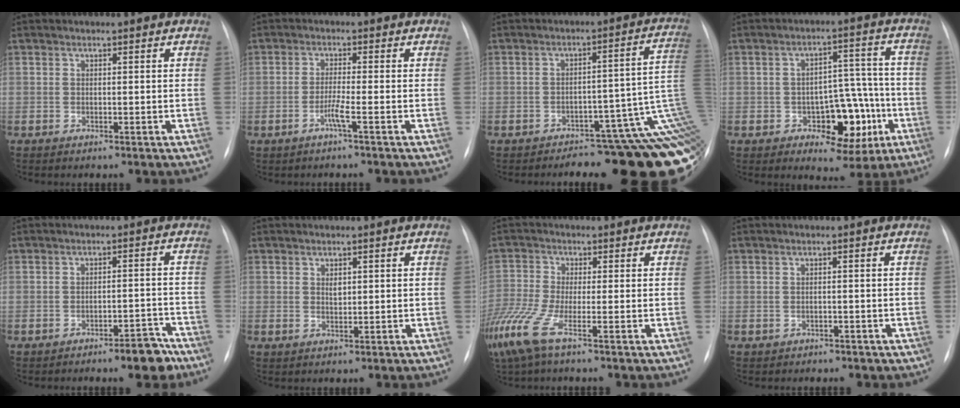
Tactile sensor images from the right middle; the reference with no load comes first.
{"total": 2.4, "force": [-1.2, -0.8, 1.9], "torque": [-0.040, -0.004, -0.029]}
{"total": 15.9, "force": [-8.8, 3.3, 12.8], "torque": [-0.030, 0.057, -0.099]}
{"total": 10.6, "force": [-3.5, 5.7, 8.2], "torque": [-0.103, 0.032, -0.039]}
{"total": 4.4, "force": [-3.4, 1.2, 2.5], "torque": [-0.019, 0.016, -0.045]}
{"total": 1.3, "force": [0.7, 0.7, 0.9], "torque": [-0.016, 0.002, 0.016]}
{"total": 7.8, "force": [-4.1, 1.1, 6.5], "torque": [-0.162, -0.018, -0.089]}
{"total": 1.5, "force": [-0.9, 1.1, 0.5], "torque": [-0.015, 0.007, 0.000]}